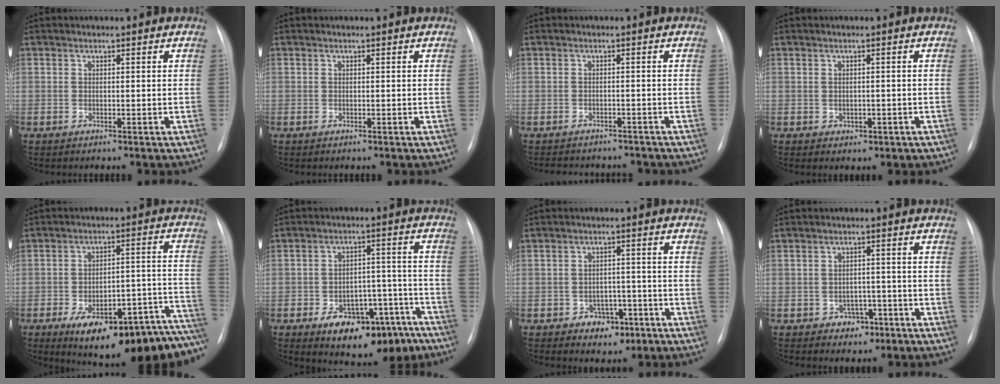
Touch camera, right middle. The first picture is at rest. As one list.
[{"total": 0.0}, {"total": 8.1, "force": [-7.3, 2.9, 1.9], "torque": [-0.030, 0.005, -0.085]}, {"total": 1.7, "force": [-0.6, 1.4, 0.8], "torque": [-0.011, 0.004, 0.002]}, {"total": 23.5, "force": [-16.8, 7.4, 14.7], "torque": [-0.120, 0.041, -0.221]}, {"total": 14.5, "force": [-9.3, 7.3, 8.5], "torque": [-0.089, 0.035, -0.124]}, {"total": 4.7, "force": [-2.6, 3.3, 2.1], "torque": [-0.024, 0.013, -0.031]}, {"total": 3.5, "force": [-1.9, 2.7, 1.1], "torque": [-0.007, 0.013, -0.021]}]